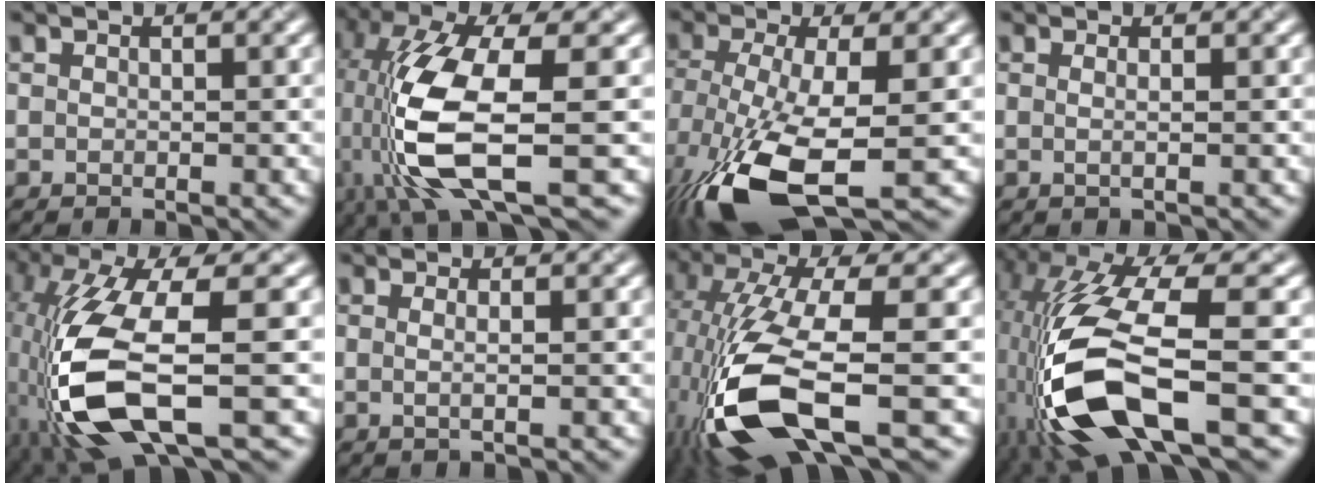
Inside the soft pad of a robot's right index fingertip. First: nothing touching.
{"total": 11.9, "force": [-2.4, 4.1, 11.0], "torque": [-0.245, -0.023, -0.042]}
{"total": 10.9, "force": [-4.7, 3.7, 9.1], "torque": [-0.195, -0.021, -0.086]}
{"total": 1.2, "force": [0.1, 0.4, 1.1], "torque": [-0.015, -0.001, -0.006]}
{"total": 11.5, "force": [-3.4, 4.0, 10.2], "torque": [-0.231, -0.014, -0.069]}
{"total": 1.5, "force": [0.1, 0.5, 1.4], "torque": [-0.021, -0.001, -0.007]}
{"total": 12.8, "force": [-4.5, 4.6, 11.1], "torque": [-0.251, -0.026, -0.079]}
{"total": 14.2, "force": [-4.4, 5.5, 12.4], "torque": [-0.265, -0.021, -0.075]}